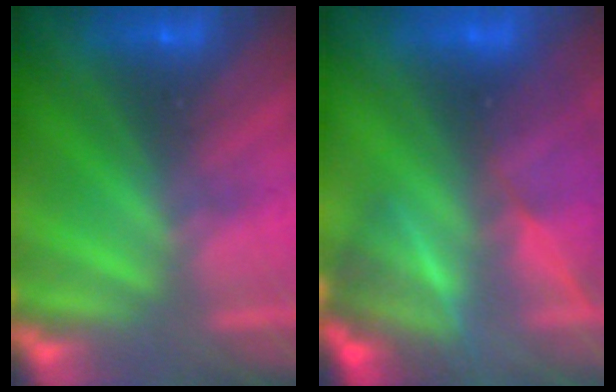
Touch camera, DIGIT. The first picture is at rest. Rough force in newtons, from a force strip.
{"total": 5.7}